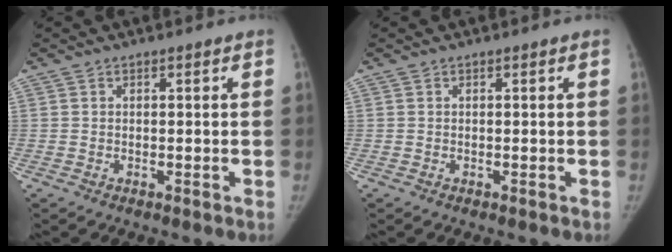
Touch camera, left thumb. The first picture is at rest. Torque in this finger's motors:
{"motor_torque": [-0.02, -0.01, 0.12, -0.07, 0.00]}